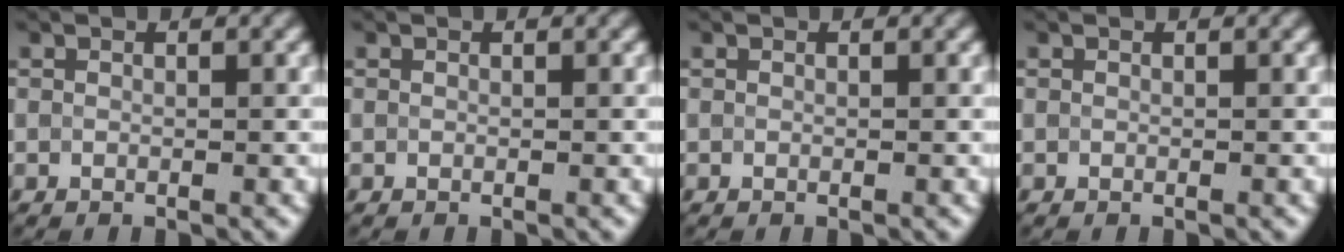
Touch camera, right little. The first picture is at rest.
{"total": 0.0}
{"total": 0.0}
{"total": 0.0}